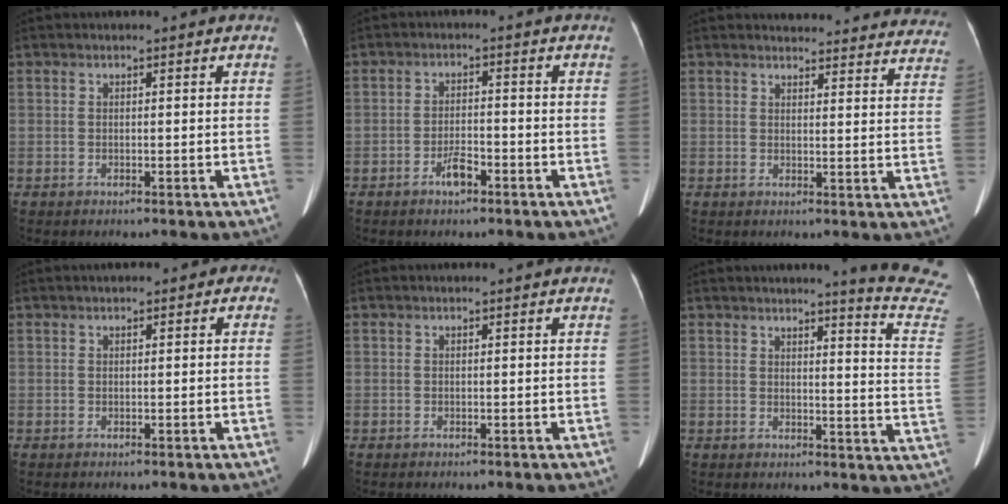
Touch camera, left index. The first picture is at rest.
{"total": 3.1, "force": [-2.0, 0.9, 2.1], "torque": [-0.039, 0.003, -0.037]}
{"total": 23.1, "force": [22.3, 4.5, 4.2], "torque": [-0.039, -0.069, 0.234]}
{"total": 1.8, "force": [0.6, 1.0, 1.3], "torque": [-0.016, 0.015, 0.004]}
{"total": 0.0}
{"total": 13.1, "force": [12.3, -1.9, 4.1], "torque": [-0.044, -0.119, 0.117]}